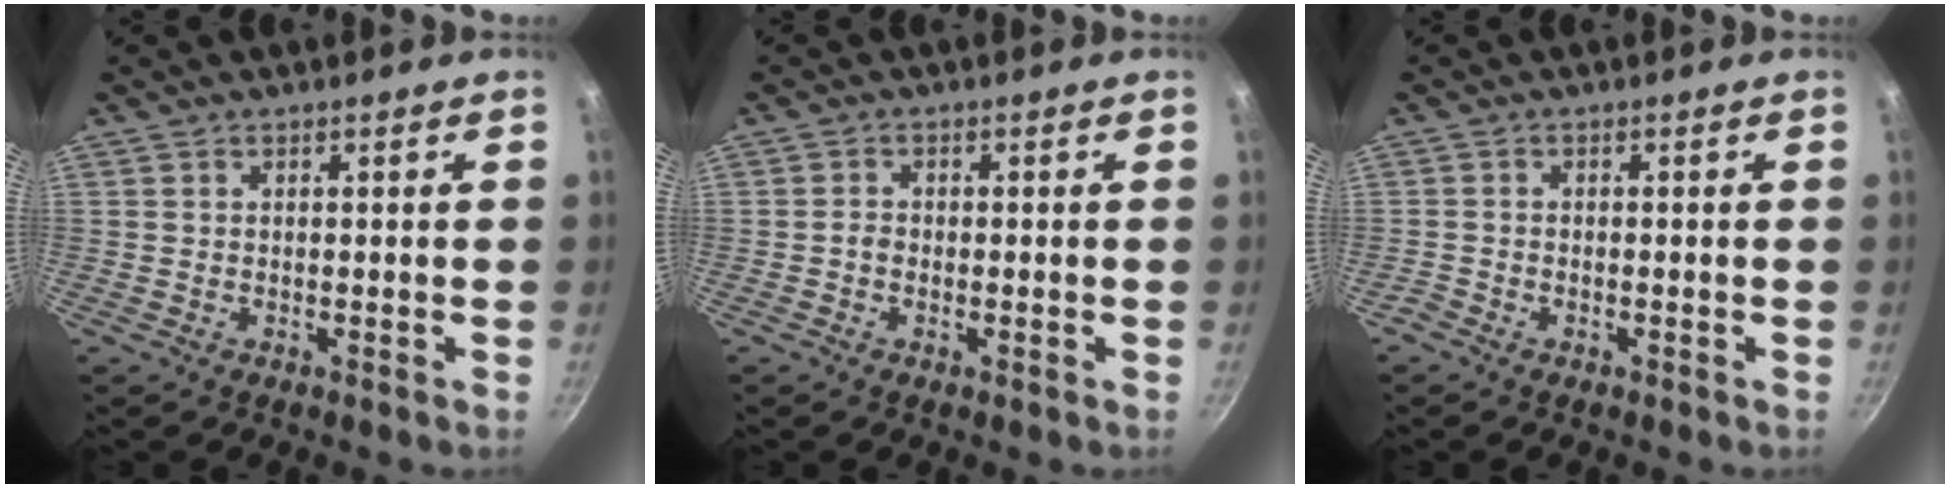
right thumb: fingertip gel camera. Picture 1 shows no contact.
{"total": 1.6, "force": [-0.6, 1.0, 1.1], "torque": [-0.028, 0.006, -0.016]}
{"total": 1.4, "force": [-1.0, 0.7, 0.5], "torque": [-0.018, 0.008, -0.024]}